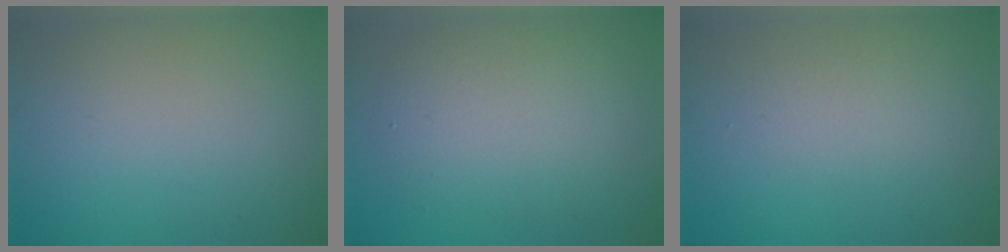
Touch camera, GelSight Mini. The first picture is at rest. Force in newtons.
{"total": 4.9, "press": 4.9, "slide": 0.4}
{"total": 1.5, "press": 1.4, "slide": 0.1}